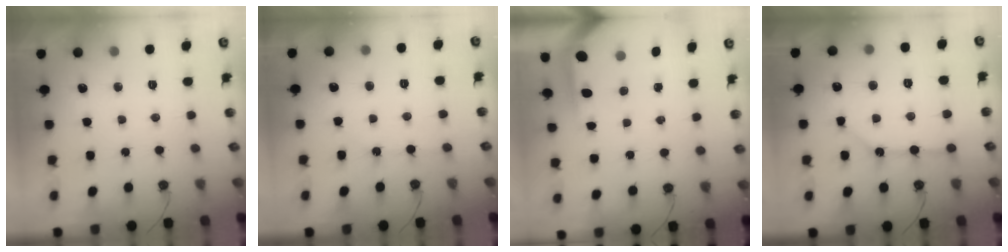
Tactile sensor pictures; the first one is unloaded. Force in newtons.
{"total": 1.9, "press": 1.9, "slide": 0.4}
{"total": 4.0, "press": 4.0, "slide": 0.3}
{"total": 9.9, "press": 9.9, "slide": 0.8}